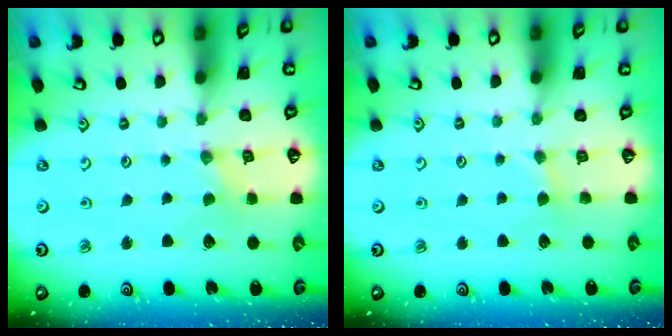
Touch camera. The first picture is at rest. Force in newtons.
{"total": 1.6, "press": 1.5, "slide": 0.2}